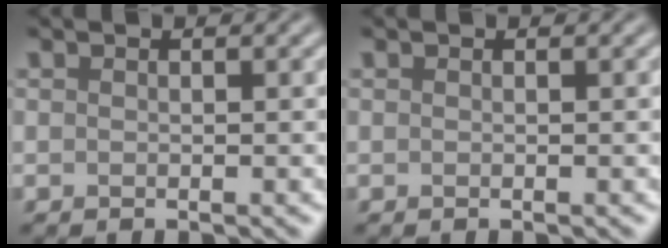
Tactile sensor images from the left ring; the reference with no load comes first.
{"total": 0.0}